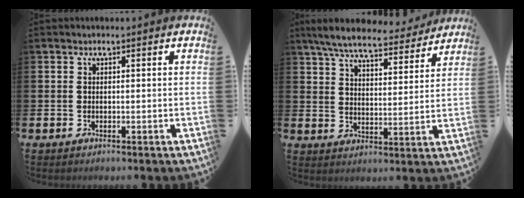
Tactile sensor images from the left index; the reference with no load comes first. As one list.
[{"total": 7.6, "force": [7.0, 1.4, 2.8], "torque": [-0.076, -0.038, 0.120]}]